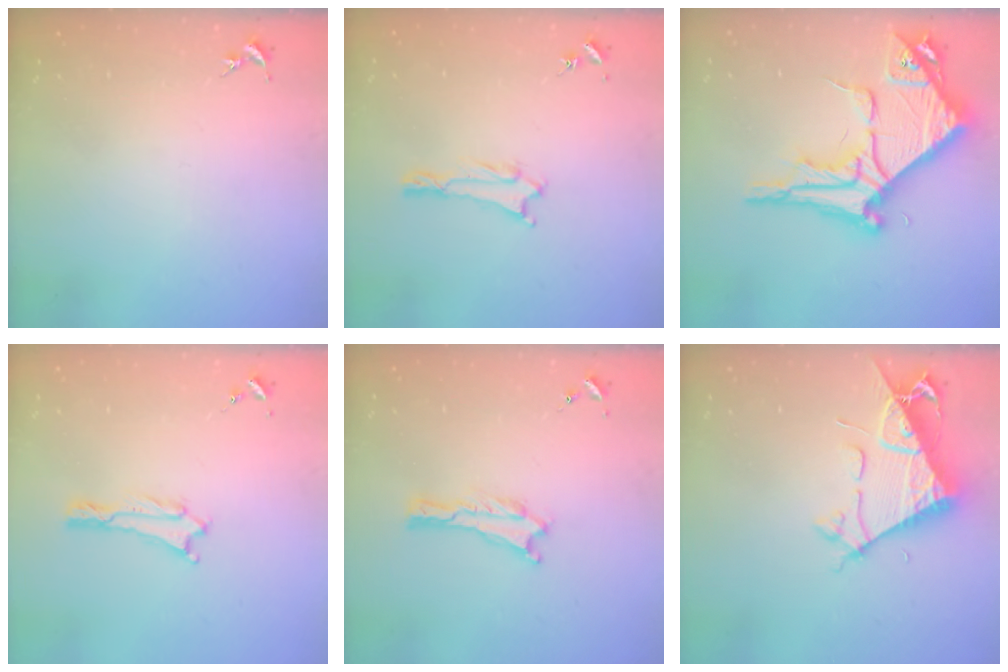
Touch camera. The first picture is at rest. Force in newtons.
{"total": 1.0, "press": 1.0, "slide": 0.1}
{"total": 11.0, "press": 10.9, "slide": 1.2}
{"total": 0.0}
{"total": 0.0}
{"total": 7.7, "press": 7.7, "slide": 0.8}